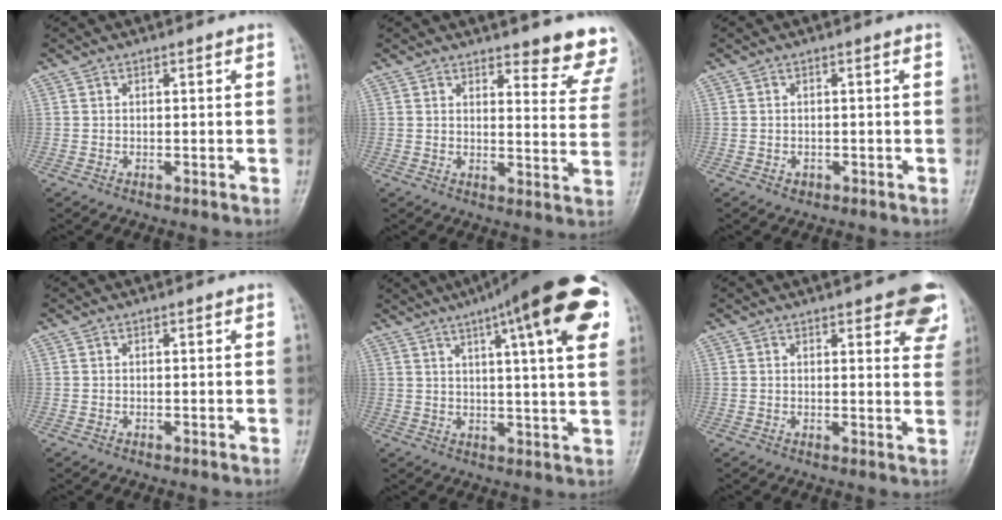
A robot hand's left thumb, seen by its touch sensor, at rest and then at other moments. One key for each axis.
{"total": 9.9, "fx": 8.9, "fy": 2.7, "fz": 3.4, "tx": 0.002, "ty": -0.061, "tz": 0.084}
{"total": 1.0, "fx": -0.4, "fy": 0.8, "fz": 0.4, "tx": -0.005, "ty": 0.007, "tz": -0.002}
{"total": 0.0}
{"total": 20.2, "fx": 9.5, "fy": 3.9, "fz": 17.4, "tx": -0.236, "ty": -0.003, "tz": 0.126}
{"total": 9.9, "fx": 6.2, "fy": 3.4, "fz": 6.9, "tx": -0.049, "ty": -0.024, "tz": 0.066}